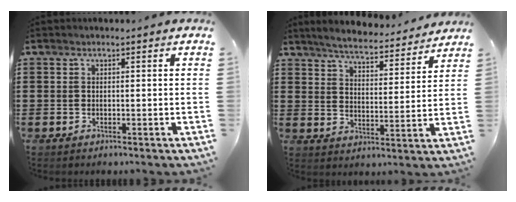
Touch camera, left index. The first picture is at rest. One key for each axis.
{"total": 5.1, "fx": 5.0, "fy": 0.2, "fz": 1.2, "tx": -0.049, "ty": -0.031, "tz": 0.083}